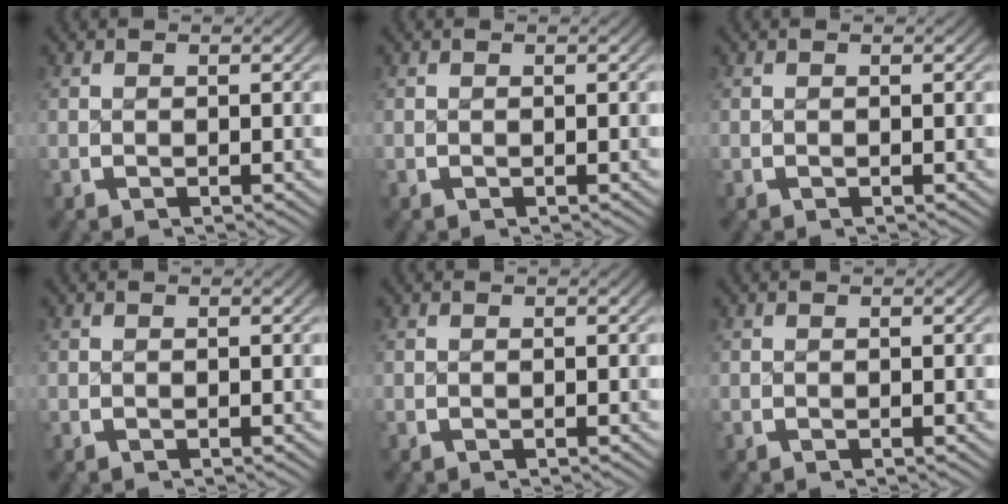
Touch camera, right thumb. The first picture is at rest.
{"total": 0.0}
{"total": 0.0}
{"total": 0.0}
{"total": 0.0}
{"total": 0.0}